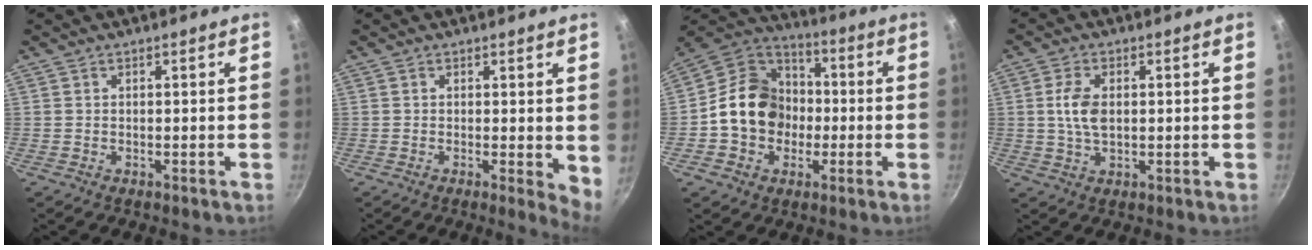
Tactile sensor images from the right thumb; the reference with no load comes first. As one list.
[{"total": 4.3, "force": [0.4, 1.5, 4.0], "torque": [-0.048, -0.008, 0.003]}, {"total": 15.8, "force": [-1.5, 13.4, 8.3], "torque": [-0.111, 0.043, -0.035]}, {"total": 5.8, "force": [0.6, 3.3, 4.7], "torque": [-0.089, 0.002, 0.011]}]